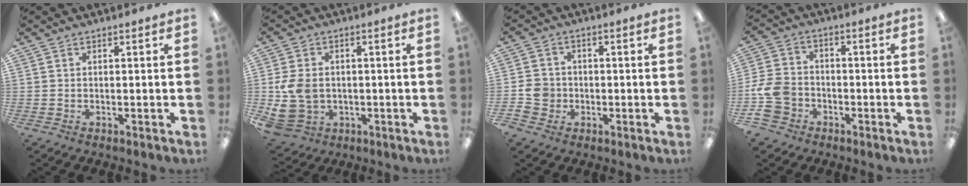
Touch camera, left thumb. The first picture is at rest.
{"total": 9.9, "force": [-0.8, 8.0, 5.9], "torque": [-0.137, 0.009, -0.010]}
{"total": 5.7, "force": [-1.8, 5.1, 1.9], "torque": [-0.047, 0.012, -0.031]}
{"total": 10.1, "force": [-4.2, 8.1, 4.4], "torque": [-0.115, 0.035, -0.076]}